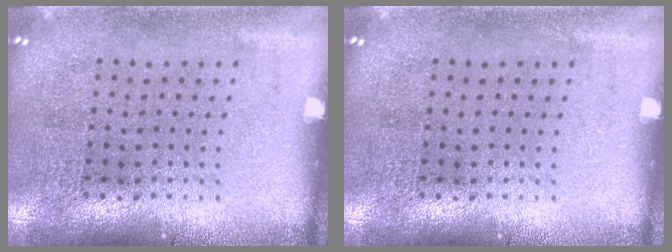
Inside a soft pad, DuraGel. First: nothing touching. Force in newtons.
{"total": 0.0}